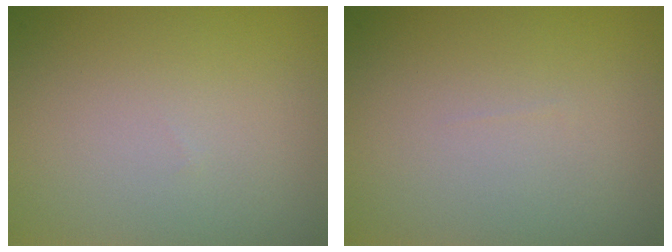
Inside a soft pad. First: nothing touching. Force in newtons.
{"total": 0.0}